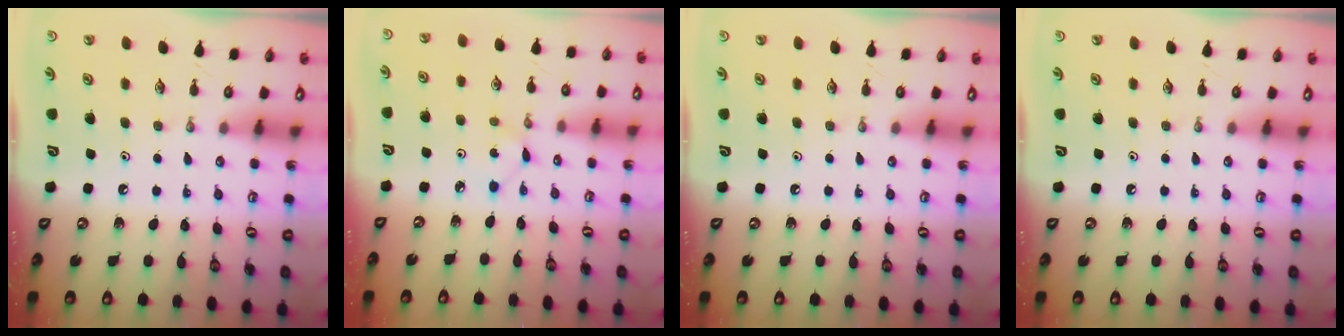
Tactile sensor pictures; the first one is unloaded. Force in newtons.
{"total": 1.2, "press": 1.2, "slide": 0.1}
{"total": 0.0}
{"total": 0.0}